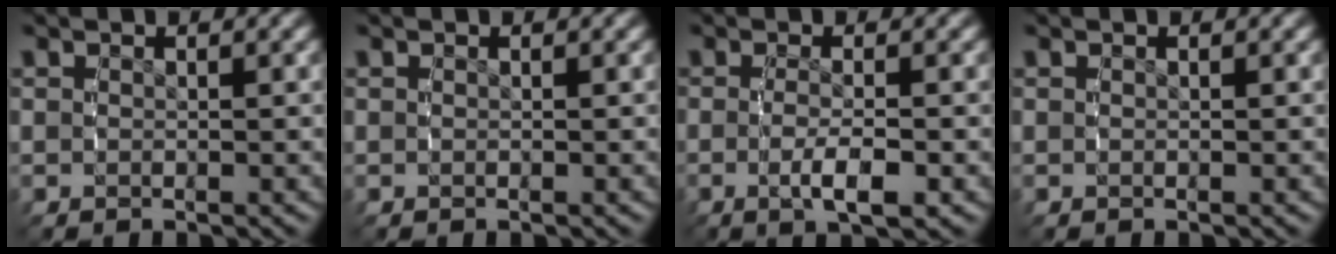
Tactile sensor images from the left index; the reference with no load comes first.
{"total": 0.0}
{"total": 3.3, "force": [-1.3, 0.6, 3.0], "torque": [-0.062, -0.014, -0.015]}
{"total": 0.0}